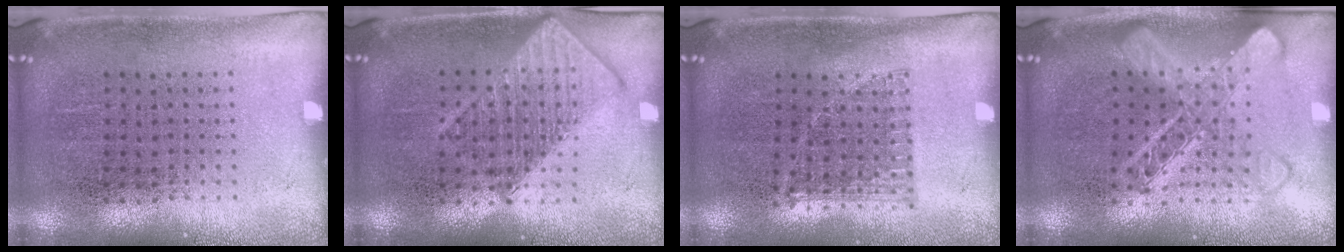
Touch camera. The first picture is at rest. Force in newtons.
{"total": 2.9, "press": 2.9, "slide": 0.4}
{"total": 0.8, "press": 0.7, "slide": 0.2}
{"total": 2.9, "press": 2.8, "slide": 0.5}